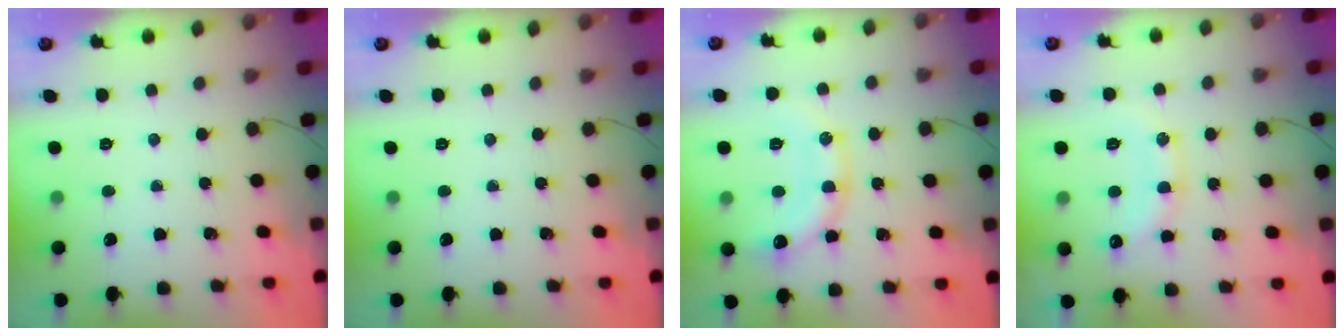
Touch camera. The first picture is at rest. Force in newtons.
{"total": 0.0}
{"total": 12.1, "press": 12.0, "slide": 1.6}
{"total": 12.6, "press": 12.6, "slide": 0.9}